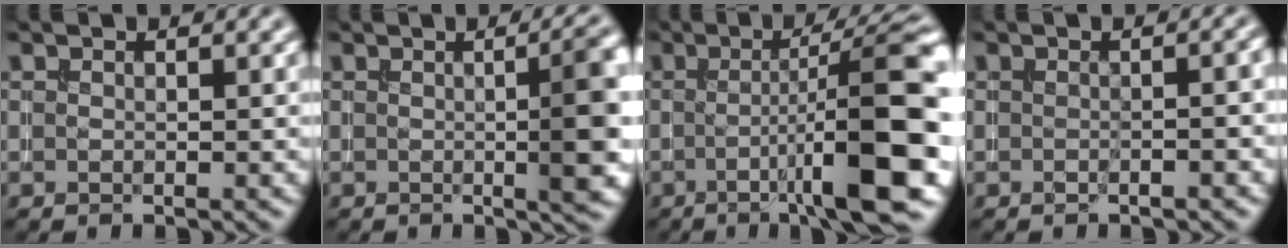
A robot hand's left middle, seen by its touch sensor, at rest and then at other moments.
{"total": 6.9, "force": [0.0, 1.7, 6.7], "torque": [-0.061, 0.005, 0.002]}
{"total": 11.9, "force": [-1.6, 1.8, 11.7], "torque": [-0.149, 0.011, -0.028]}
{"total": 2.1, "force": [-0.3, 0.9, 1.9], "torque": [0.003, 0.011, -0.010]}